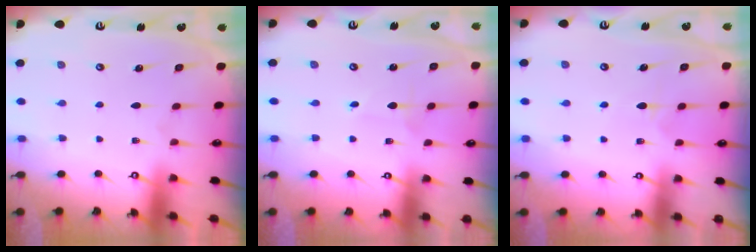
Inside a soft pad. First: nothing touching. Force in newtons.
{"total": 1.1, "press": 1.1, "slide": 0.1}
{"total": 5.5, "press": 5.5, "slide": 0.5}